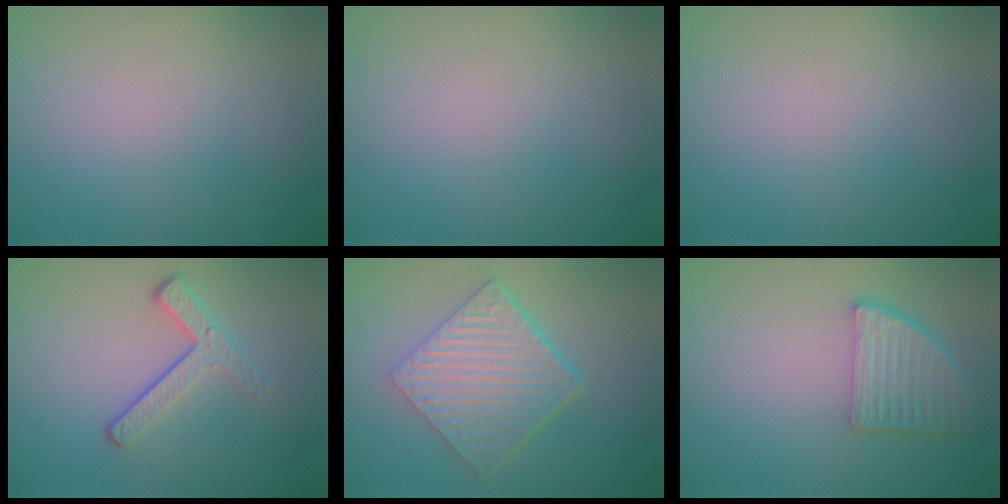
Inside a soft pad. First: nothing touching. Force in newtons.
{"total": 0.0}
{"total": 0.0}
{"total": 3.3, "press": 2.4, "slide": 2.3}
{"total": 6.4, "press": 4.5, "slide": 4.6}
{"total": 4.5, "press": 3.6, "slide": 2.7}